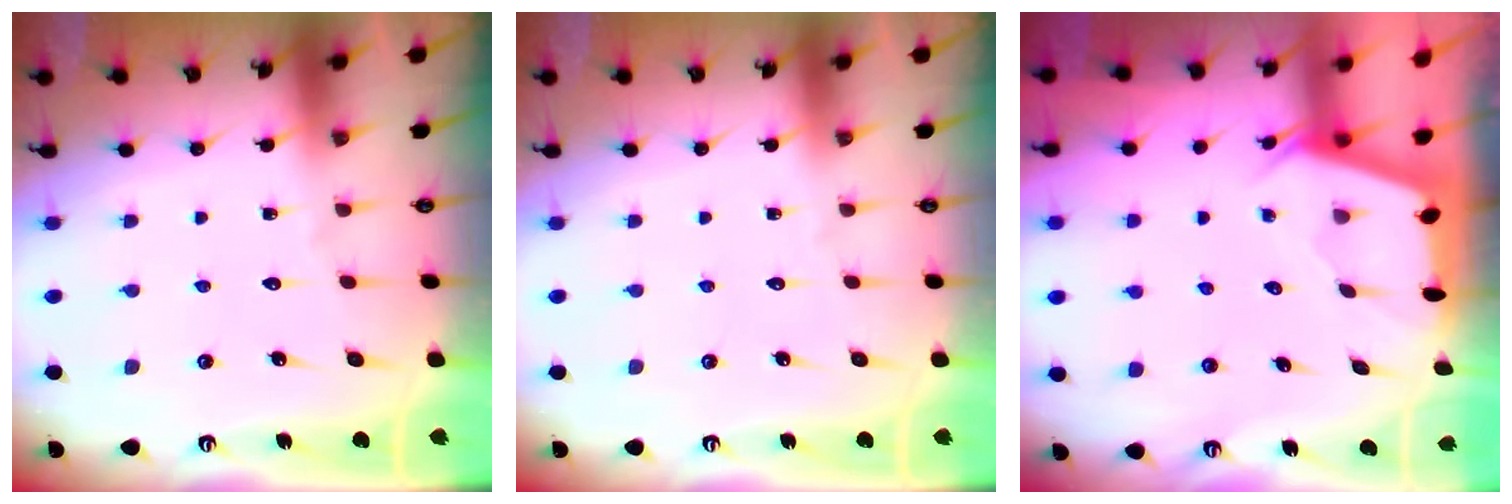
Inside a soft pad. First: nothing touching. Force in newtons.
{"total": 0.0}
{"total": 2.0, "press": 2.0, "slide": 0.3}